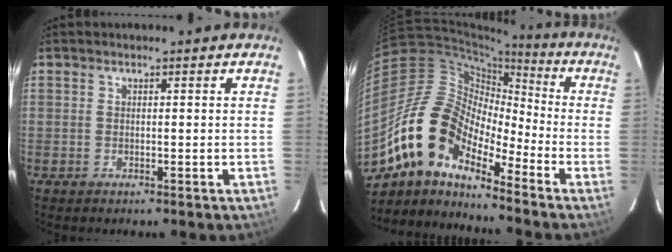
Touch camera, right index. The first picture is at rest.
{"total": 15.2, "force": [-10.8, 6.2, 8.7], "torque": [-0.145, 0.005, -0.220]}